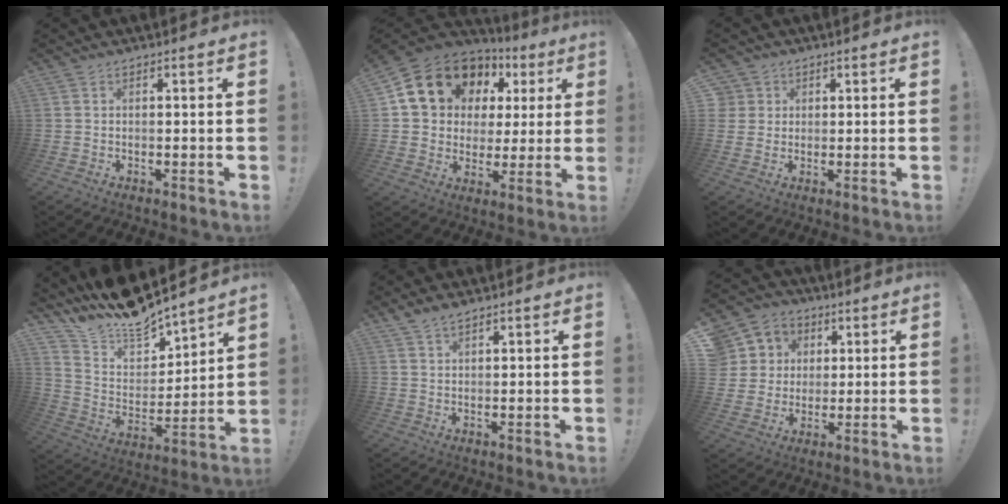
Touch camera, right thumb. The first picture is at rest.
{"total": 16.1, "force": [8.5, 12.1, 6.5], "torque": [-0.096, -0.047, 0.176]}
{"total": 3.6, "force": [1.3, 3.4, 0.4], "torque": [-0.008, -0.003, 0.024]}
{"total": 13.1, "force": [12.7, 2.9, 2.0], "torque": [-0.062, -0.117, 0.225]}
{"total": 2.8, "force": [2.3, 0.6, 1.3], "torque": [-0.025, -0.014, 0.043]}
{"total": 9.6, "force": [2.2, 9.0, 2.4], "torque": [-0.030, -0.006, 0.053]}